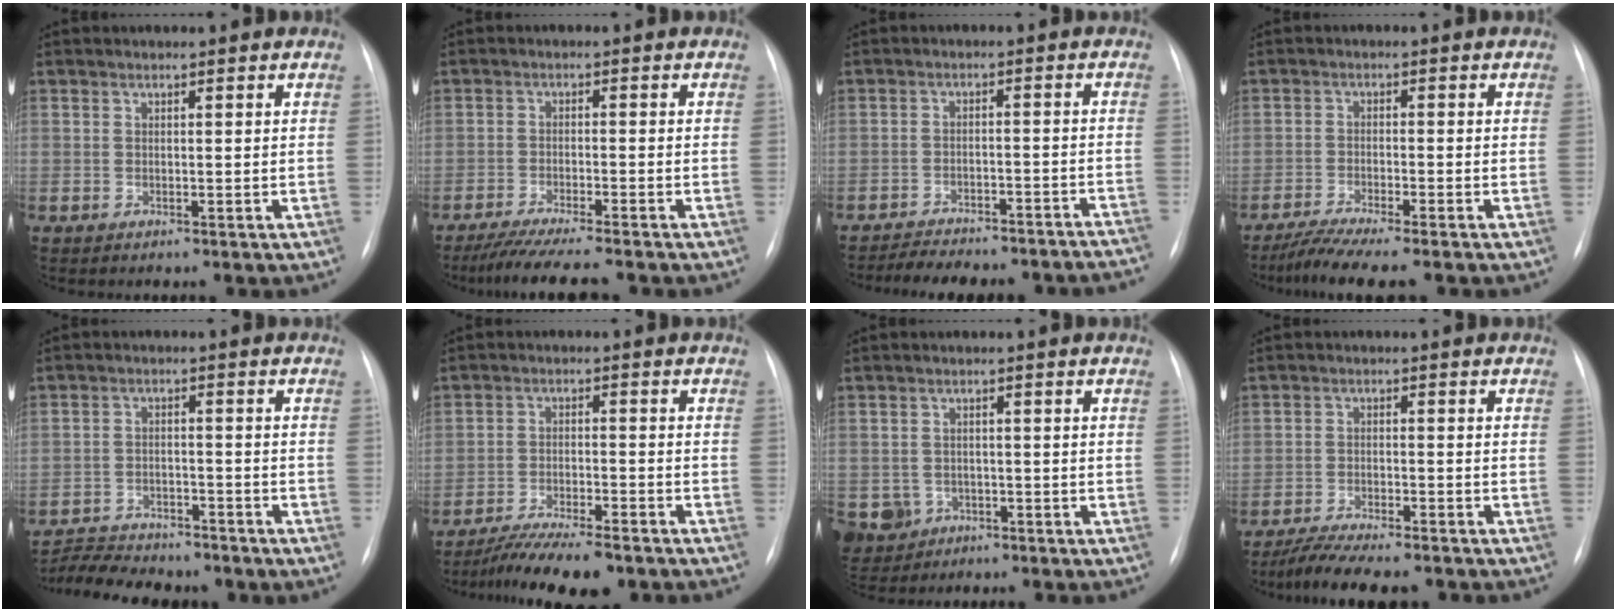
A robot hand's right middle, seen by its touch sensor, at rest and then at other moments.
{"total": 9.0, "force": [-7.8, 0.1, 4.4], "torque": [-0.062, -0.024, -0.123]}
{"total": 16.6, "force": [-15.6, 2.7, 5.0], "torque": [-0.071, 0.016, -0.194]}
{"total": 6.6, "force": [-5.5, -0.3, 3.6], "torque": [-0.060, -0.019, -0.094]}
{"total": 8.5, "force": [-8.0, 2.2, 1.8], "torque": [-0.030, 0.003, -0.123]}
{"total": 10.6, "force": [-8.8, 1.7, 5.8], "torque": [-0.090, -0.020, -0.139]}
{"total": 5.8, "force": [-2.6, 5.1, 0.8], "torque": [-0.025, 0.006, -0.036]}
{"total": 10.0, "force": [-8.6, 1.7, 4.7], "torque": [-0.073, -0.012, -0.133]}